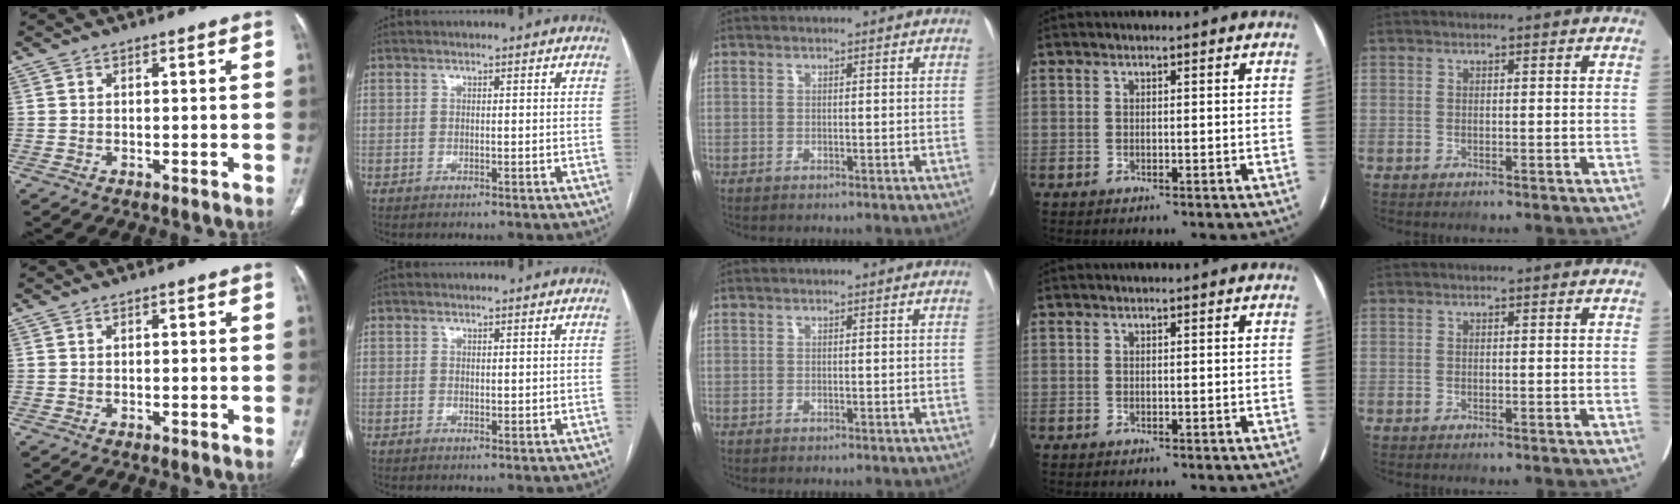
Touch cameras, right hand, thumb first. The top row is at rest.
{"thumb": {"total": 0.7, "force": [0.1, 0.3, 0.6], "torque": [-0.009, 0.002, 0.000]}, "index": {"total": 1.2, "force": [0.6, 0.8, 0.6], "torque": [-0.004, -0.006, 0.011]}}